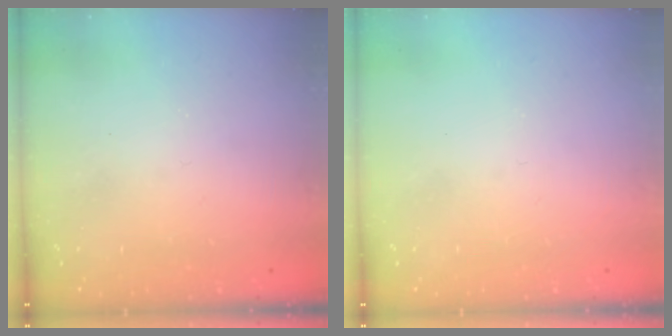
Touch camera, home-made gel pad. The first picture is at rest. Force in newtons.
{"total": 0.0}